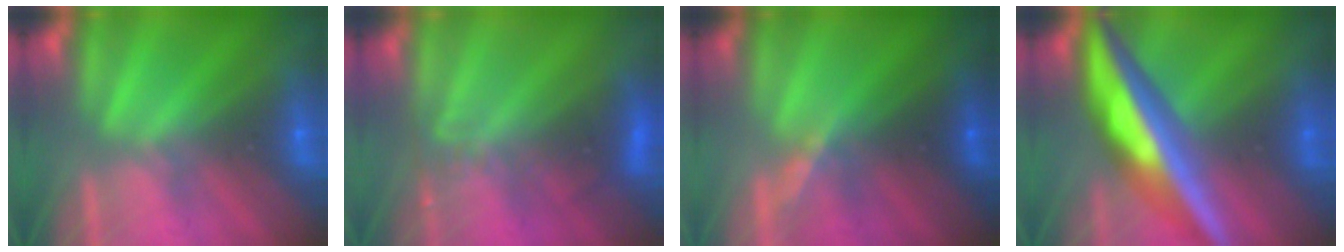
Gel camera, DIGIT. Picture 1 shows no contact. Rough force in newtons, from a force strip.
{"total": 3.2}
{"total": 1.3}
{"total": 7.0}